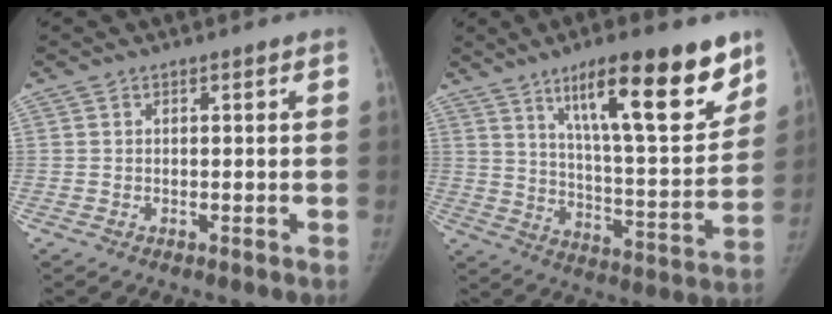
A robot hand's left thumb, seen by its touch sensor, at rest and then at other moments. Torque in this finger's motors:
{"motor_torque": [0.48, 0.58, 1.39, -1.38, 0.12]}